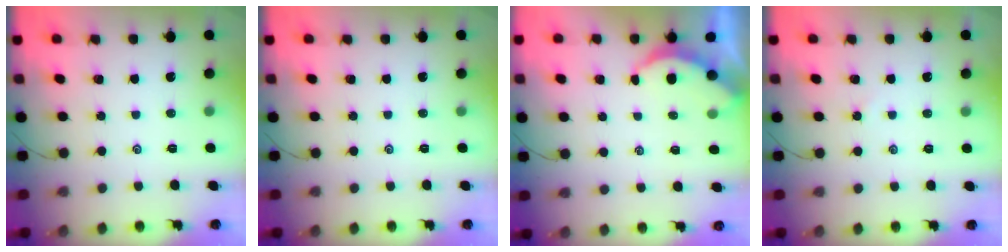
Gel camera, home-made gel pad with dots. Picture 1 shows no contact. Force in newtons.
{"total": 0.0}
{"total": 2.1, "press": 2.0, "slide": 0.4}
{"total": 3.8, "press": 3.8, "slide": 0.4}